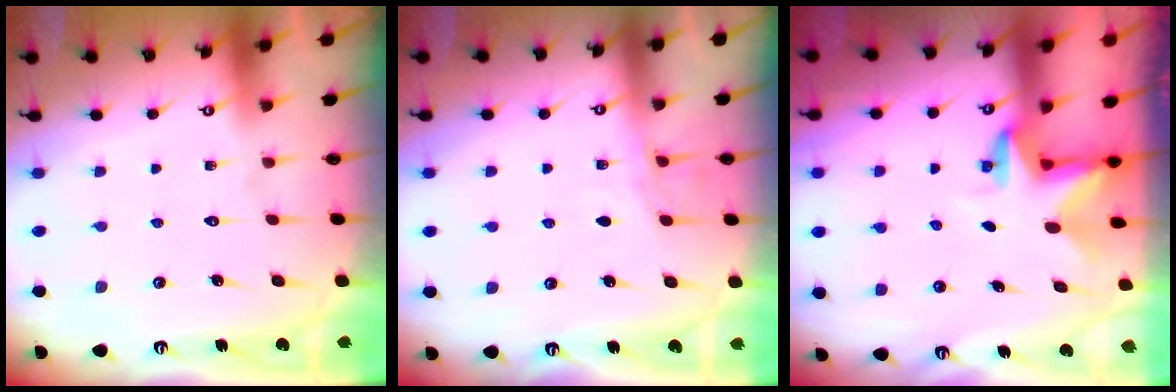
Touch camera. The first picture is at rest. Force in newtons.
{"total": 4.3, "press": 4.2, "slide": 0.6}
{"total": 2.9, "press": 2.9, "slide": 0.1}